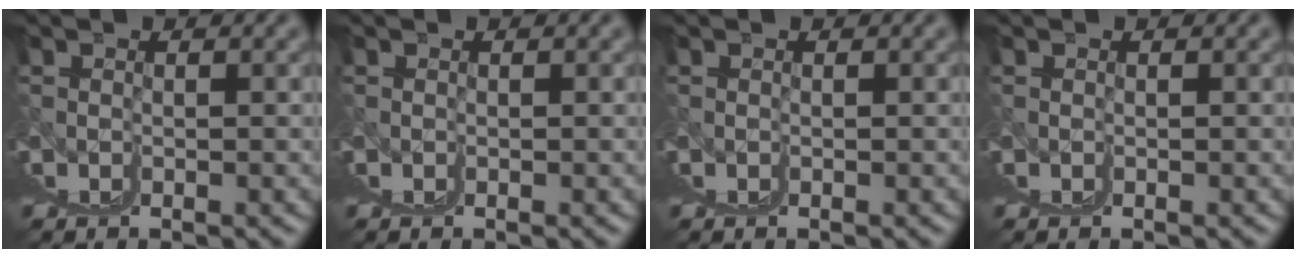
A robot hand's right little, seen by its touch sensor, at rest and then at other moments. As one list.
[{"total": 0.0}, {"total": 0.0}, {"total": 0.0}]